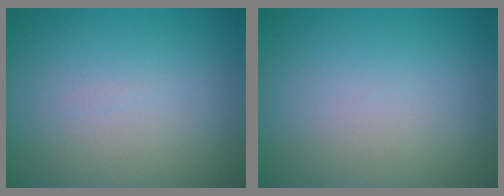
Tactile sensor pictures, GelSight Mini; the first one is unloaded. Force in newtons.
{"total": 0.0}